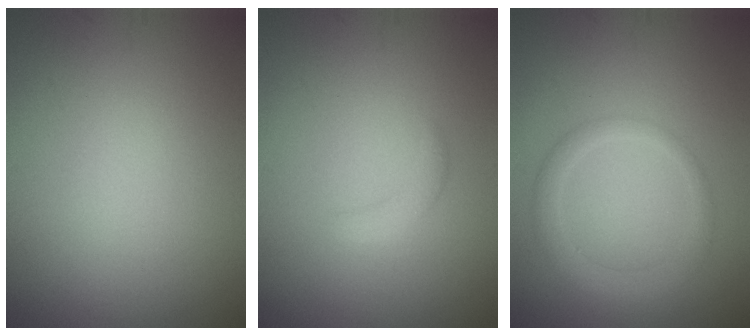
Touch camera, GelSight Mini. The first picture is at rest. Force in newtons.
{"total": 1.3, "press": 1.3, "slide": 0.1}
{"total": 2.6, "press": 2.6, "slide": 0.0}